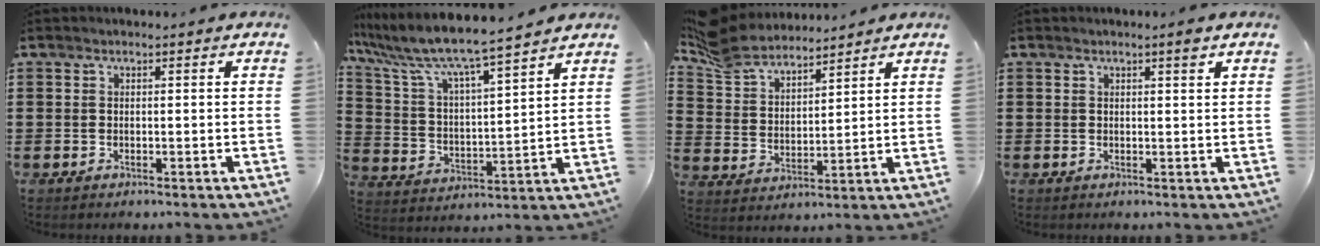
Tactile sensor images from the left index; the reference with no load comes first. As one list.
[{"total": 7.0, "force": [6.3, 0.1, 3.0], "torque": [-0.089, -0.044, 0.100]}, {"total": 7.1, "force": [6.6, 2.1, 1.8], "torque": [-0.065, -0.020, 0.122]}, {"total": 1.7, "force": [1.1, 0.0, 1.3], "torque": [-0.020, -0.004, 0.018]}]